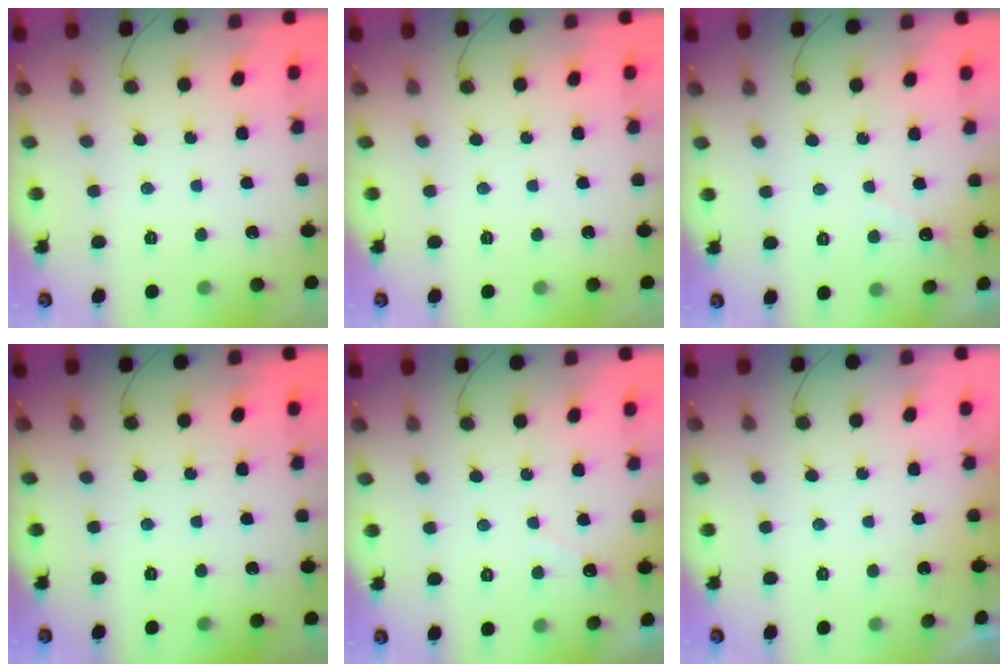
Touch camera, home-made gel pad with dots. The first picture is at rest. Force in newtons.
{"total": 0.0}
{"total": 2.7, "press": 2.7, "slide": 0.1}
{"total": 0.0}
{"total": 2.7, "press": 2.7, "slide": 0.1}
{"total": 0.8, "press": 0.8, "slide": 0.1}